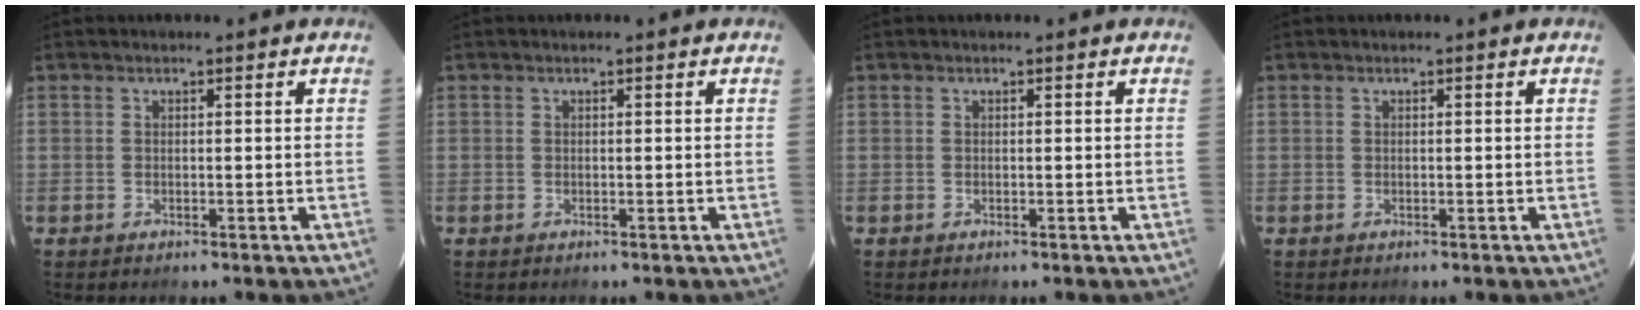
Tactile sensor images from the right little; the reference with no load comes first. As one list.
[{"total": 0.0}, {"total": 0.0}, {"total": 0.0}]